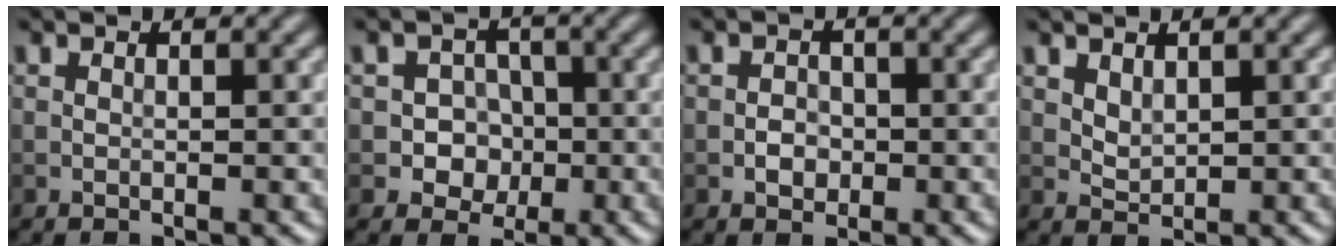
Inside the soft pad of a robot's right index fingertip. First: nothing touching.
{"total": 3.9, "force": [-1.1, 3.4, 1.5], "torque": [0.003, 0.005, -0.034]}
{"total": 1.6, "force": [-0.5, 1.3, 0.7], "torque": [-0.006, 0.001, -0.011]}
{"total": 1.4, "force": [0.8, 0.8, 0.8], "torque": [-0.018, -0.003, 0.022]}